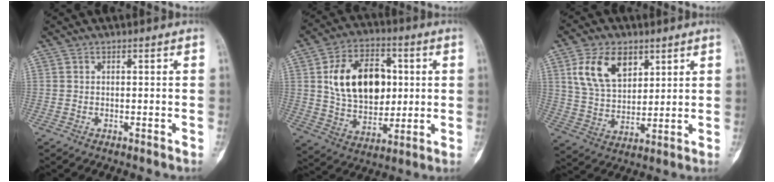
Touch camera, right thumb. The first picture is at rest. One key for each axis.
{"total": 18.2, "fx": 3.1, "fy": 12.1, "fz": 13.2, "tx": -0.181, "ty": -0.001, "tz": 0.057}
{"total": 12.3, "fx": 5.6, "fy": 7.6, "fz": 7.8, "tx": -0.123, "ty": -0.019, "tz": 0.114}